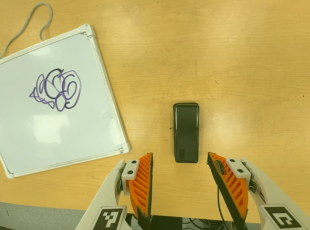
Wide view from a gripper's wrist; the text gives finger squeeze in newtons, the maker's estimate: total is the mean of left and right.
{"total": 0.0}